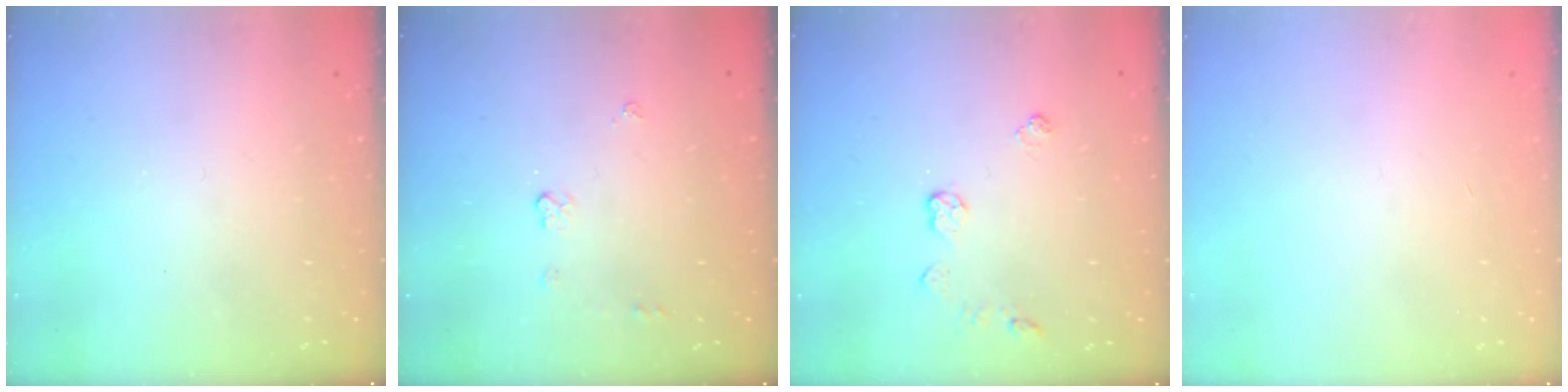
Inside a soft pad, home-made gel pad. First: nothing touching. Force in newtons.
{"total": 3.8, "press": 3.8, "slide": 0.5}
{"total": 4.3, "press": 4.3, "slide": 0.6}
{"total": 0.0}